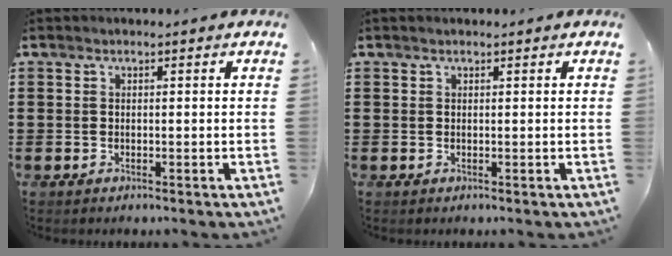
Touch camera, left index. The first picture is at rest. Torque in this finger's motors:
{"motor_torque": [0.04, 0.00, -0.09, -0.03]}